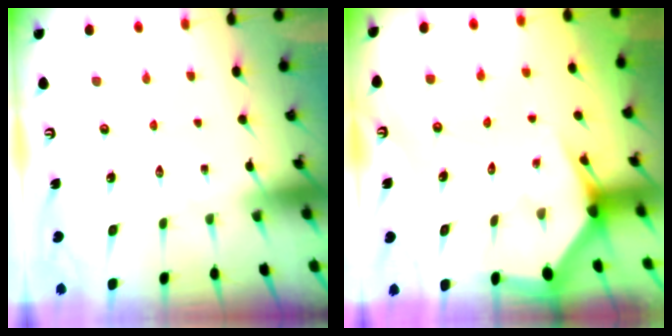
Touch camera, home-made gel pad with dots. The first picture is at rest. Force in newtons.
{"total": 2.8, "press": 2.8, "slide": 0.2}